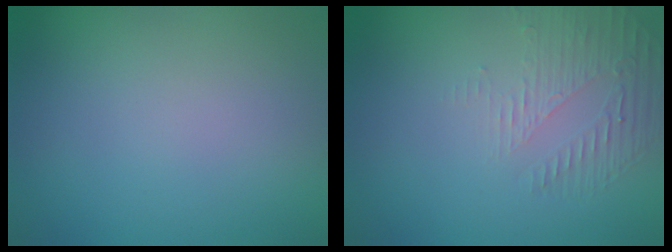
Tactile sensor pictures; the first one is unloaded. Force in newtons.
{"total": 1.7, "press": 0.8, "slide": 1.5}